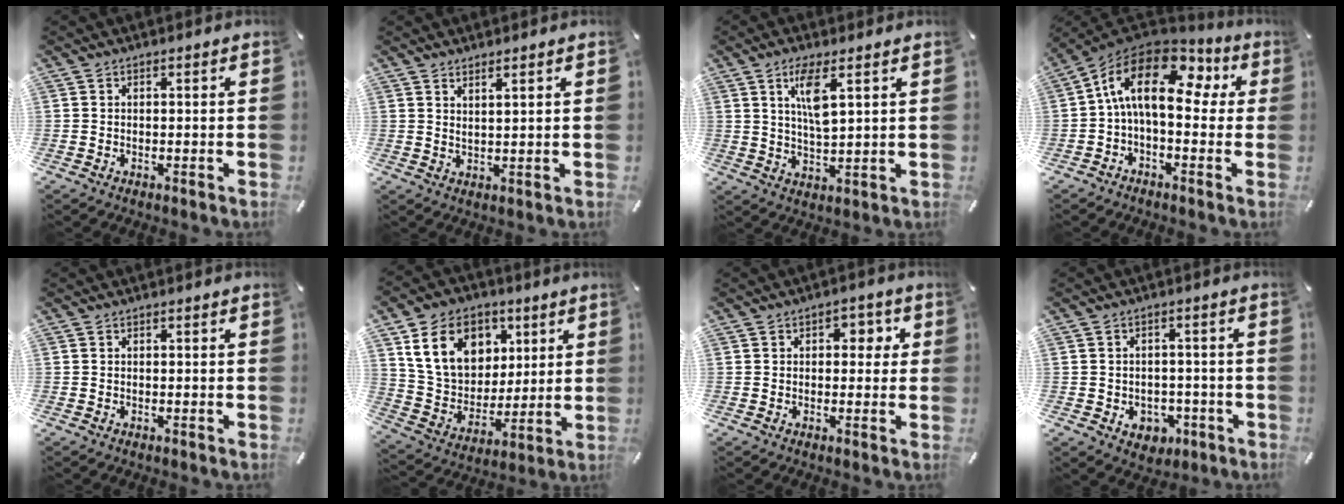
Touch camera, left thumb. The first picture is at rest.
{"total": 2.2, "force": [1.9, -0.4, 0.9], "torque": [-0.020, -0.009, 0.035]}
{"total": 7.4, "force": [3.4, 1.9, 6.3], "torque": [-0.115, -0.006, 0.054]}
{"total": 16.7, "force": [3.7, 8.8, 13.7], "torque": [-0.276, -0.006, 0.056]}
{"total": 0.0}
{"total": 16.3, "force": [6.4, 13.0, 7.5], "torque": [-0.152, -0.011, 0.124]}
{"total": 3.6, "force": [0.5, 2.7, 2.4], "torque": [-0.015, -0.004, -0.005]}
{"total": 5.2, "force": [-1.6, 4.5, 2.1], "torque": [-0.021, 0.008, -0.028]}